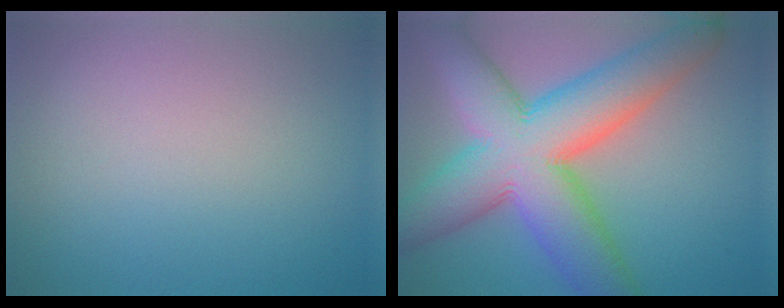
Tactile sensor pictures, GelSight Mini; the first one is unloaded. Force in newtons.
{"total": 13.3, "press": 13.2, "slide": 0.6}